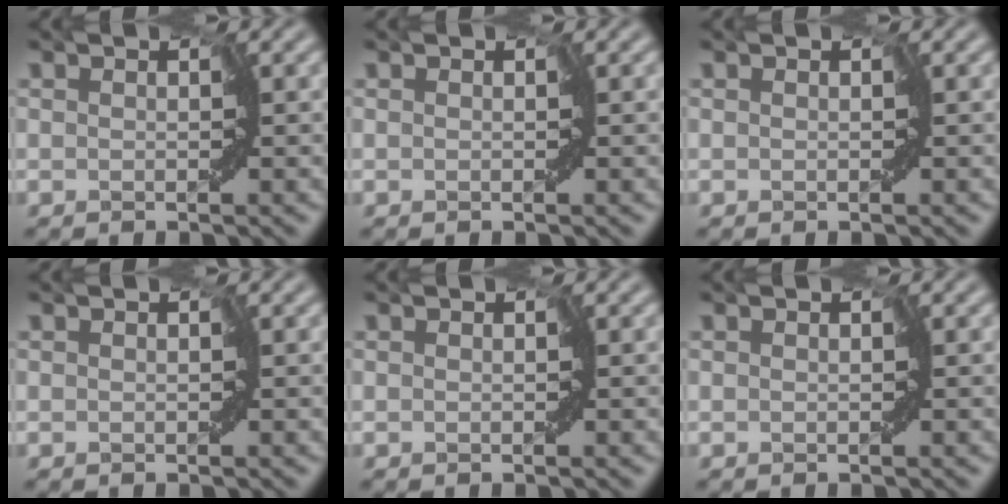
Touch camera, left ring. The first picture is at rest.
{"total": 0.0}
{"total": 0.0}
{"total": 0.0}
{"total": 0.0}
{"total": 0.0}